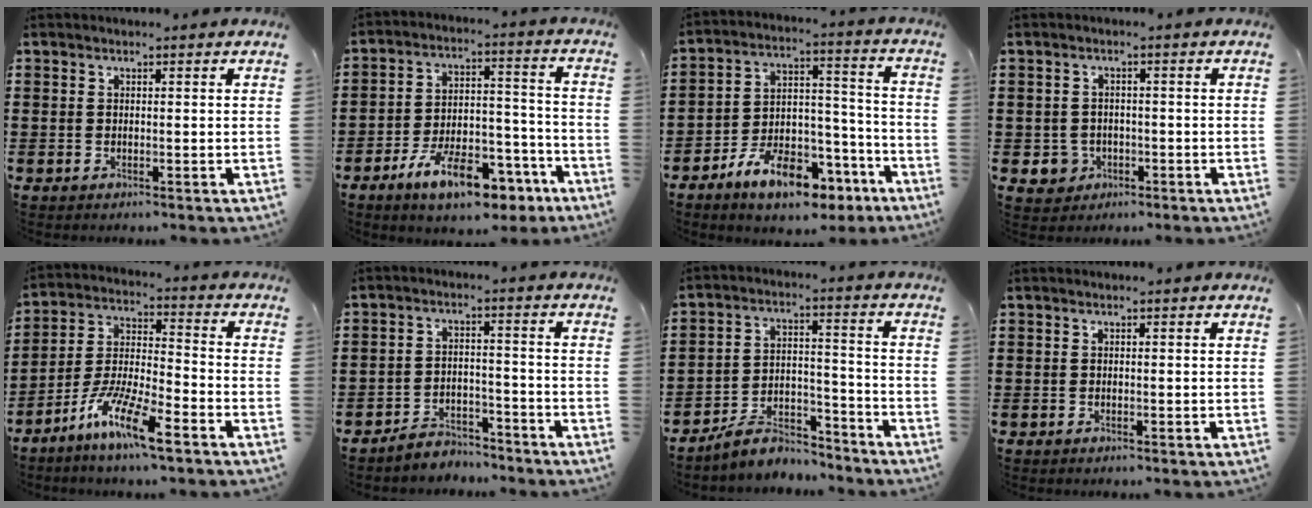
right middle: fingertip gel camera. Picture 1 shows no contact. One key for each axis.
{"total": 11.7, "fx": -8.1, "fy": 4.3, "fz": 7.2, "tx": -0.137, "ty": 0.029, "tz": -0.151}
{"total": 11.1, "fx": -8.2, "fy": 4.6, "fz": 5.8, "tx": -0.109, "ty": 0.039, "tz": -0.150}
{"total": 3.1, "fx": -1.3, "fy": 2.6, "fz": 0.9, "tx": -0.034, "ty": -0.002, "tz": -0.028}
{"total": 10.3, "fx": -7.3, "fy": 1.3, "fz": 7.1, "tx": -0.152, "ty": -0.002, "tz": -0.141}
{"total": 4.4, "fx": -4.4, "fy": 0.7, "fz": 0.0, "tx": -0.007, "ty": 0.004, "tz": -0.089}
{"total": 7.6, "fx": -7.0, "fy": 2.2, "fz": 2.0, "tx": -0.040, "ty": 0.017, "tz": -0.135}
{"total": 0.0}